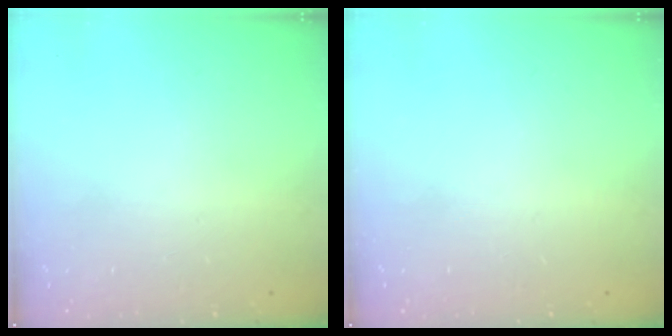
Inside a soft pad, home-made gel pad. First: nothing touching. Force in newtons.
{"total": 0.0}